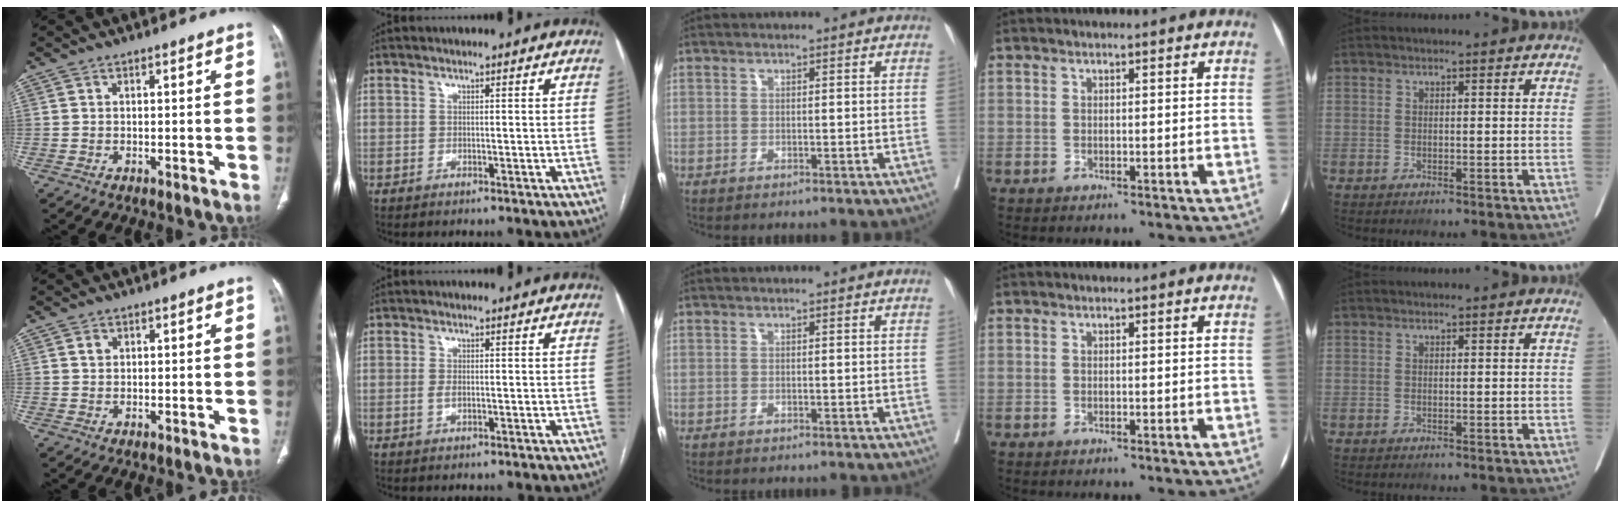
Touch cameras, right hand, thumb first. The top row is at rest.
{"thumb": {"total": 1.3, "force": [0.5, 1.0, 0.7], "torque": [-0.004, -0.002, 0.011]}, "index": {"total": 1.3, "force": [-0.2, 0.6, 1.2], "torque": [-0.025, 0.000, -0.003]}}